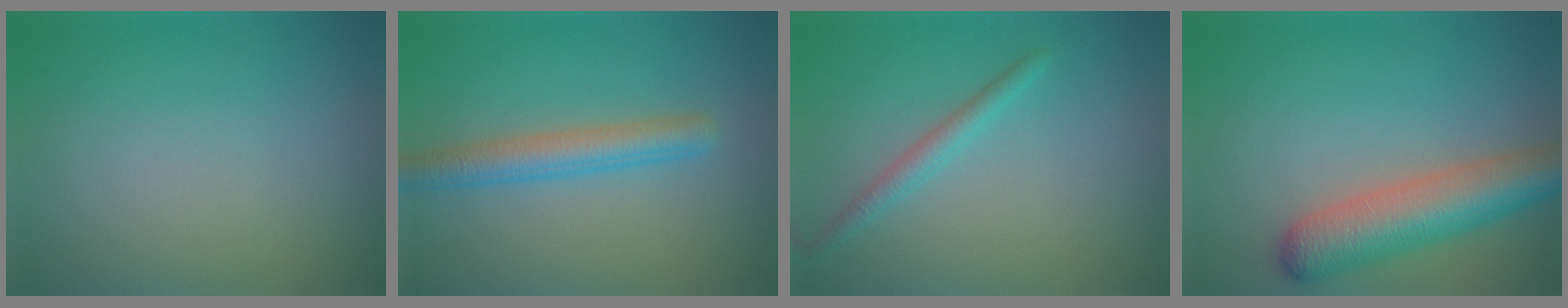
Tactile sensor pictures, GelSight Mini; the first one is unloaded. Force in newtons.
{"total": 3.7, "press": 3.7, "slide": 0.1}
{"total": 1.9, "press": 1.9, "slide": 0.2}
{"total": 7.0, "press": 7.0, "slide": 0.4}